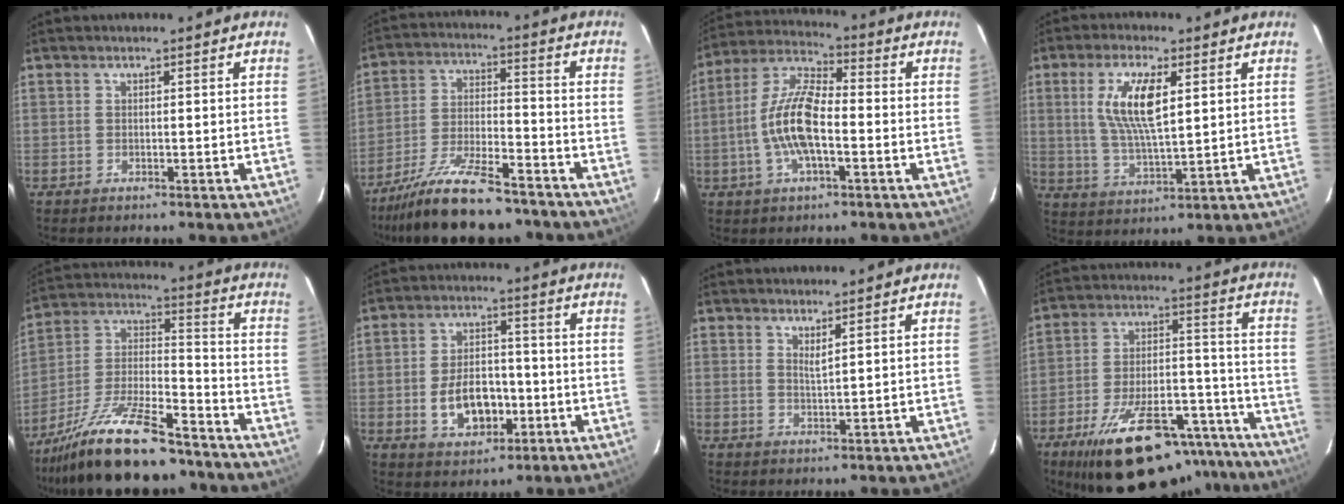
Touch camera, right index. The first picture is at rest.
{"total": 17.3, "force": [-14.2, 4.1, 8.9], "torque": [-0.180, -0.024, -0.235]}
{"total": 12.1, "force": [-2.7, 4.4, 11.0], "torque": [-0.230, 0.007, -0.056]}
{"total": 10.4, "force": [3.0, 3.1, 9.4], "torque": [-0.185, 0.002, 0.061]}
{"total": 21.7, "force": [-16.4, 6.2, 12.8], "torque": [-0.245, -0.006, -0.268]}
{"total": 10.5, "force": [-3.0, 6.6, 7.5], "torque": [-0.149, 0.014, -0.036]}
{"total": 1.8, "force": [1.3, 0.0, 1.2], "torque": [-0.021, -0.002, 0.022]}
{"total": 28.4, "force": [-21.5, 10.9, 14.9], "torque": [-0.246, 0.018, -0.287]}